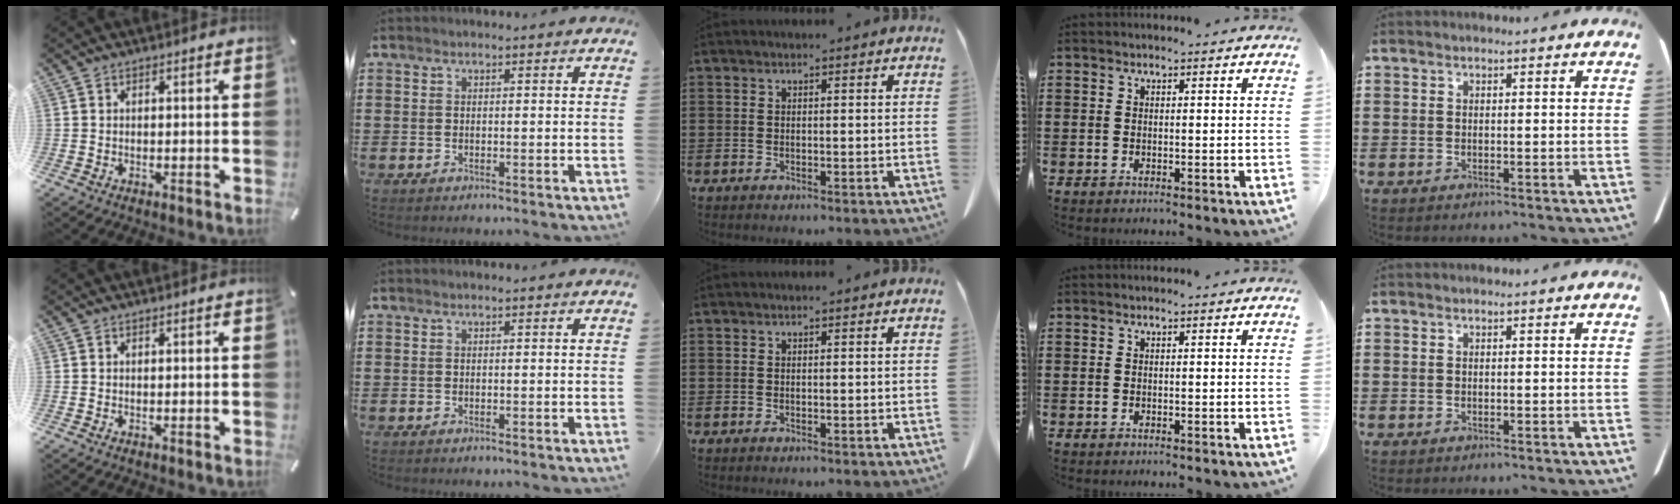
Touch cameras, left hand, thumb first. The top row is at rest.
{}